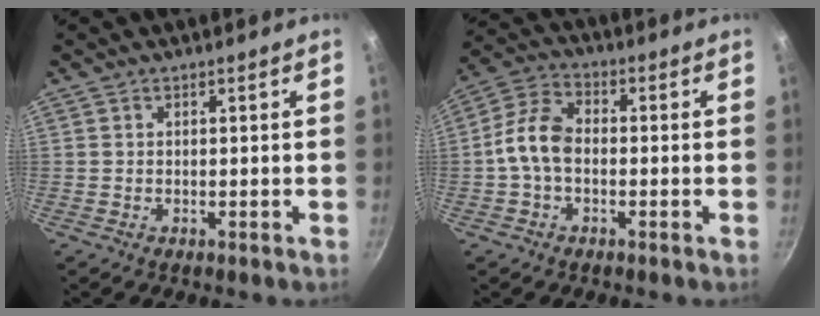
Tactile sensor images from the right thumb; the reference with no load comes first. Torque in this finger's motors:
{"motor_torque": [2.59, 2.42, 1.46, -1.29, 0.28]}